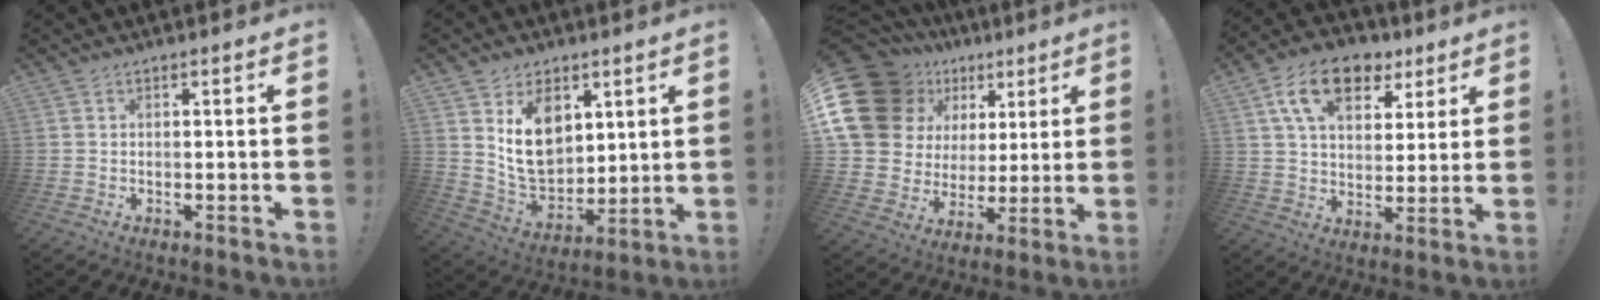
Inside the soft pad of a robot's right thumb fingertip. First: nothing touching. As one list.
[{"total": 14.7, "force": [5.7, 11.0, 7.9], "torque": [-0.124, -0.037, 0.113]}, {"total": 20.4, "force": [9.7, 15.0, 9.8], "torque": [-0.162, -0.058, 0.215]}, {"total": 15.3, "force": [7.8, 9.6, 9.0], "torque": [-0.144, -0.025, 0.143]}]